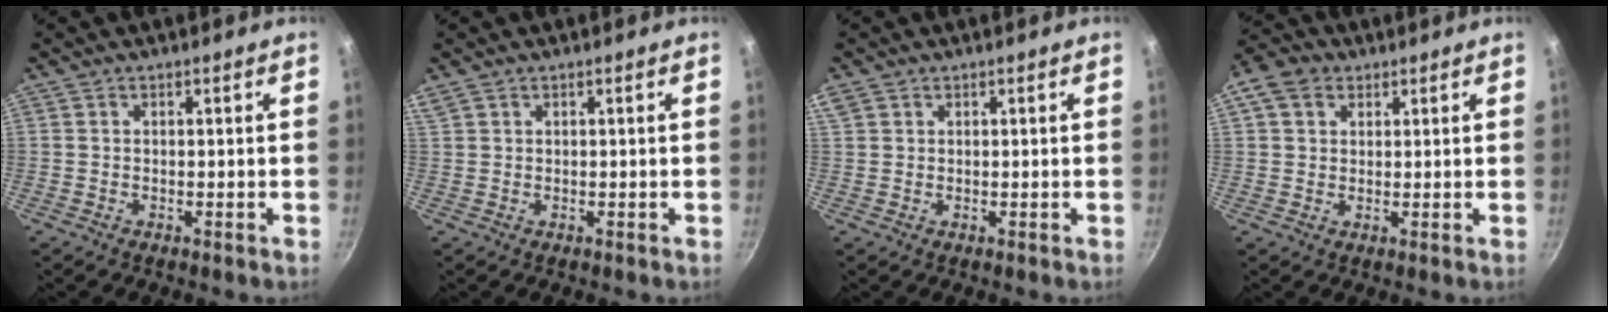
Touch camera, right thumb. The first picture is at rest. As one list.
[{"total": 1.7, "force": [1.1, 0.7, 1.1], "torque": [-0.022, 0.005, 0.025]}, {"total": 3.1, "force": [1.6, 2.2, 1.6], "torque": [-0.032, 0.008, 0.035]}, {"total": 5.3, "force": [2.0, 4.3, 2.5], "torque": [-0.031, 0.005, 0.023]}]